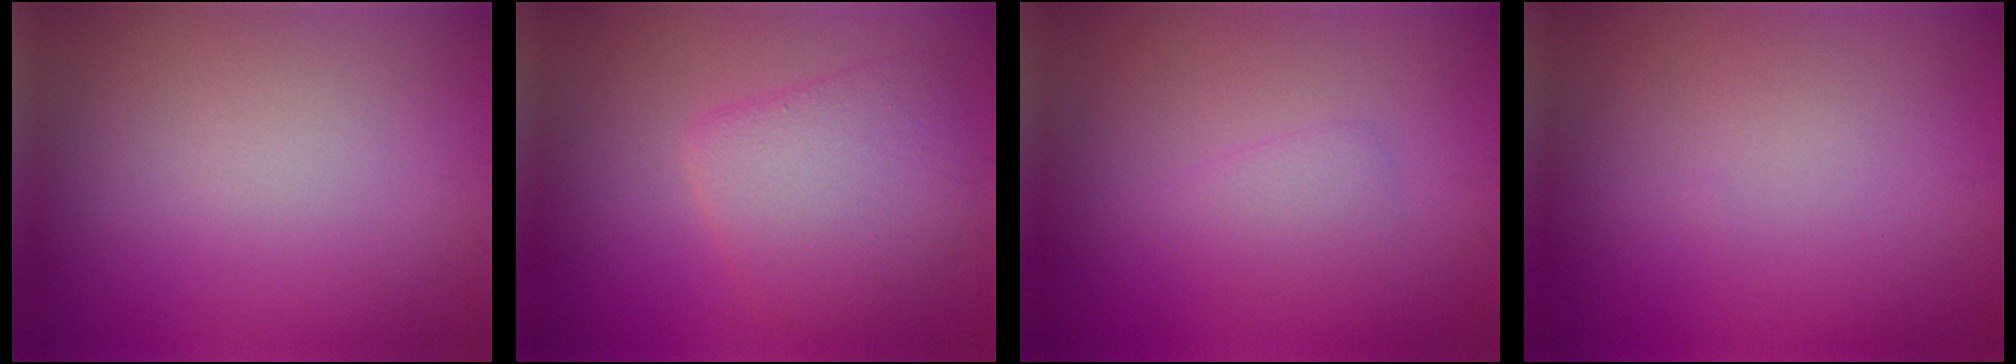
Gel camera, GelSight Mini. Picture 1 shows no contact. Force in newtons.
{"total": 4.9, "press": 4.9, "slide": 0.3}
{"total": 1.4, "press": 1.4, "slide": 0.1}
{"total": 0.0}